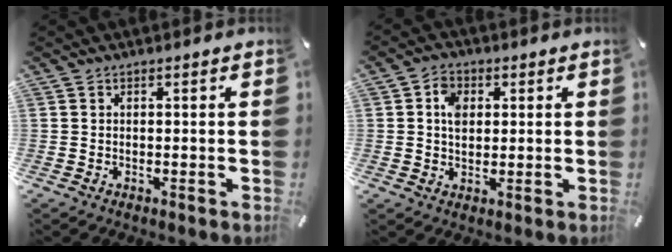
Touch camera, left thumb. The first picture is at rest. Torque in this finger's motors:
{"motor_torque": [-0.08, 0.04, 0.24, 0.13, 0.00]}